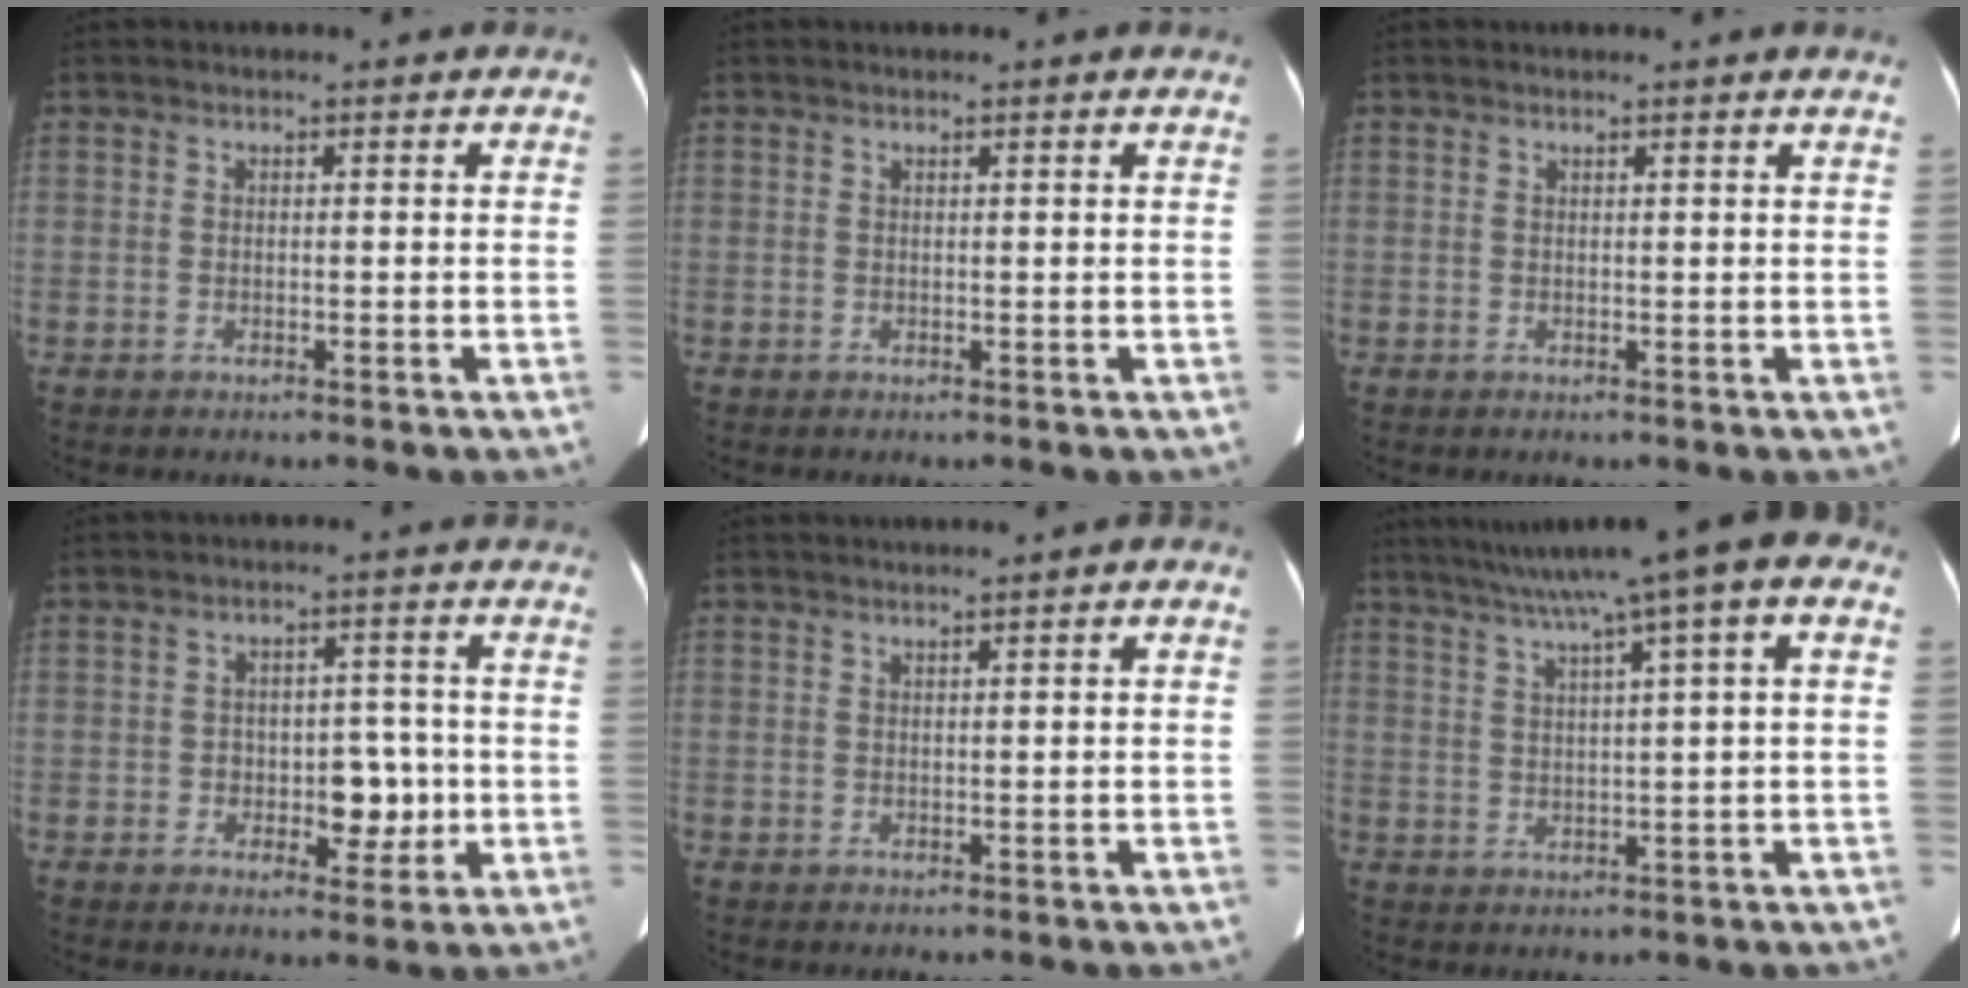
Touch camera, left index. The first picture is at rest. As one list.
[{"total": 0.7, "force": [0.5, -0.4, 0.4], "torque": [-0.018, -0.014, 0.007]}, {"total": 1.6, "force": [1.3, -0.6, 0.7], "torque": [-0.017, -0.020, 0.008]}, {"total": 5.2, "force": [-1.6, 3.3, 3.7], "torque": [-0.042, -0.008, -0.020]}, {"total": 1.1, "force": [0.1, -0.3, 1.1], "torque": [-0.021, -0.013, 0.004]}, {"total": 12.8, "force": [7.3, -0.2, 10.5], "torque": [-0.169, 0.031, 0.102]}]